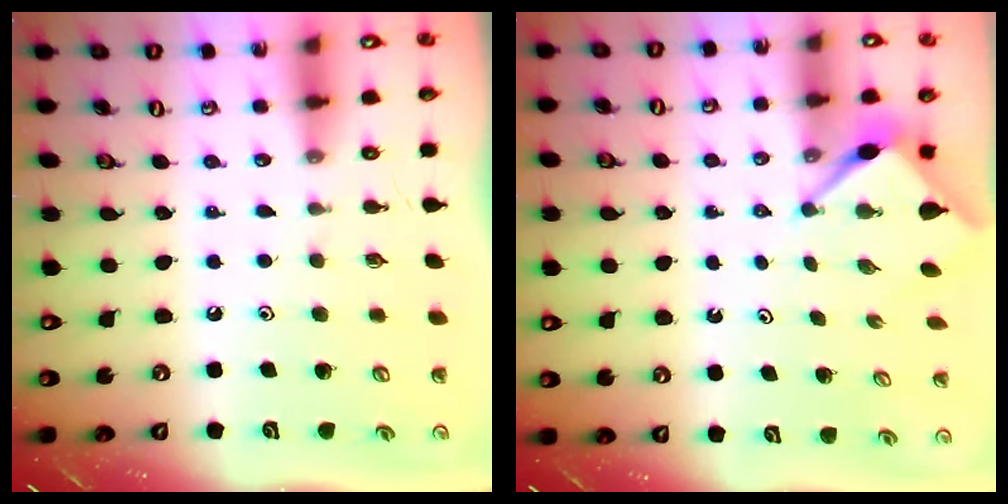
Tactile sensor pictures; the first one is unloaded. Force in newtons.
{"total": 2.9, "press": 2.9, "slide": 0.3}